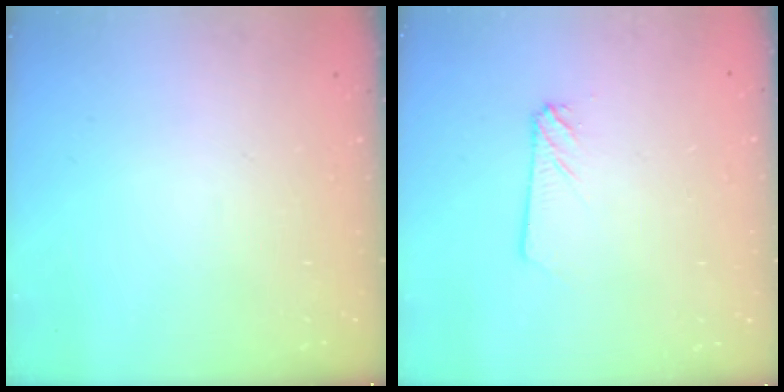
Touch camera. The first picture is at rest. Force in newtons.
{"total": 2.7, "press": 2.7, "slide": 0.2}